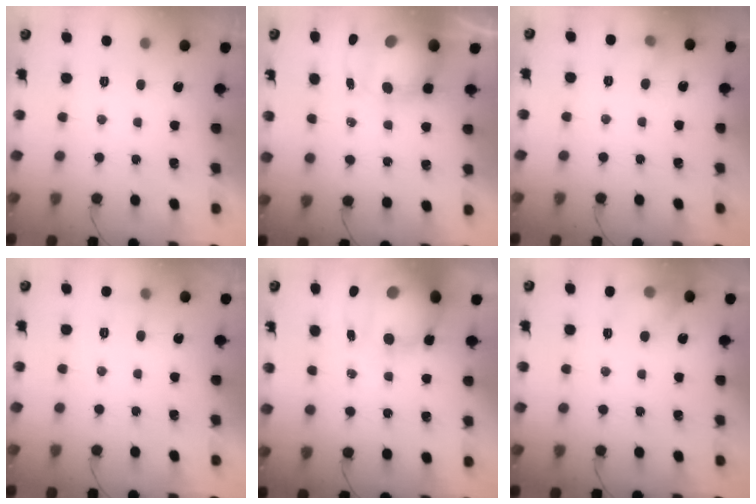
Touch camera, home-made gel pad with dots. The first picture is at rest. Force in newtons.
{"total": 11.8, "press": 11.5, "slide": 2.7}
{"total": 5.4, "press": 5.4, "slide": 1.0}
{"total": 7.5, "press": 3.4, "slide": 6.7}
{"total": 15.6, "press": 15.1, "slide": 3.9}
{"total": 9.2, "press": 9.1, "slide": 1.4}